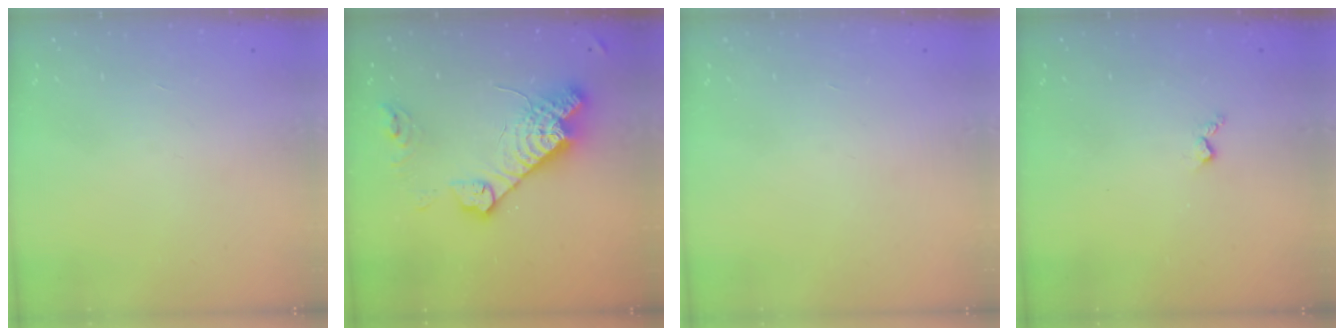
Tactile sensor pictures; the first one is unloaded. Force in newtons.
{"total": 17.6, "press": 17.6, "slide": 1.3}
{"total": 0.0}
{"total": 3.0, "press": 3.0, "slide": 0.6}